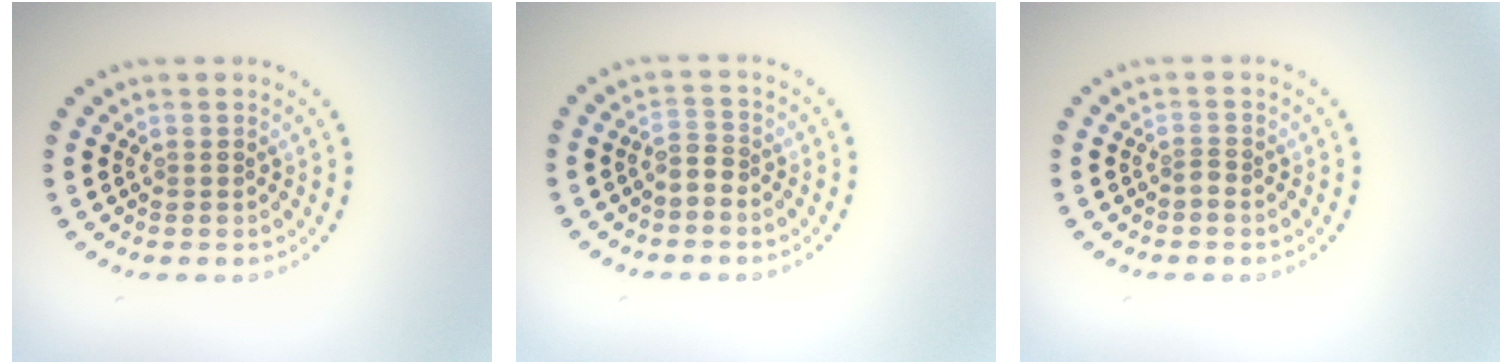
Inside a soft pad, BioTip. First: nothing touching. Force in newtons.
{"total": 1.6, "press": 1.2, "slide": 1.1}
{"total": 0.8, "press": 0.5, "slide": 0.6}